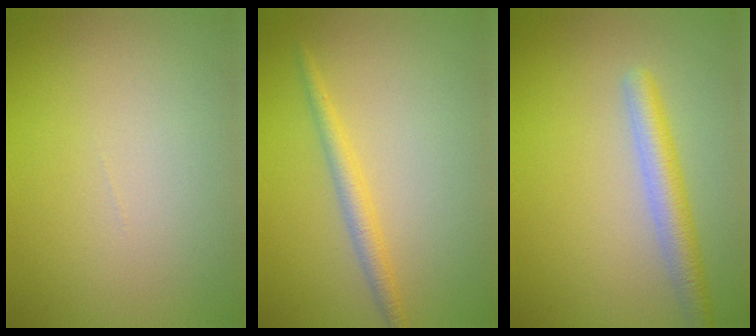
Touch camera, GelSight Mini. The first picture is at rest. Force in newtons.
{"total": 2.0, "press": 2.0, "slide": 0.1}
{"total": 3.5, "press": 3.5, "slide": 0.1}